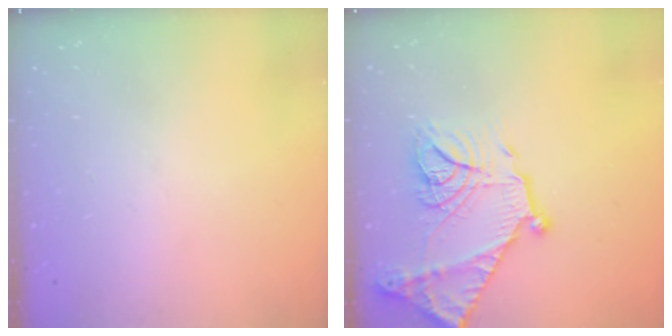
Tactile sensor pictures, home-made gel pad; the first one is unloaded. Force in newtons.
{"total": 20.7, "press": 20.6, "slide": 2.0}